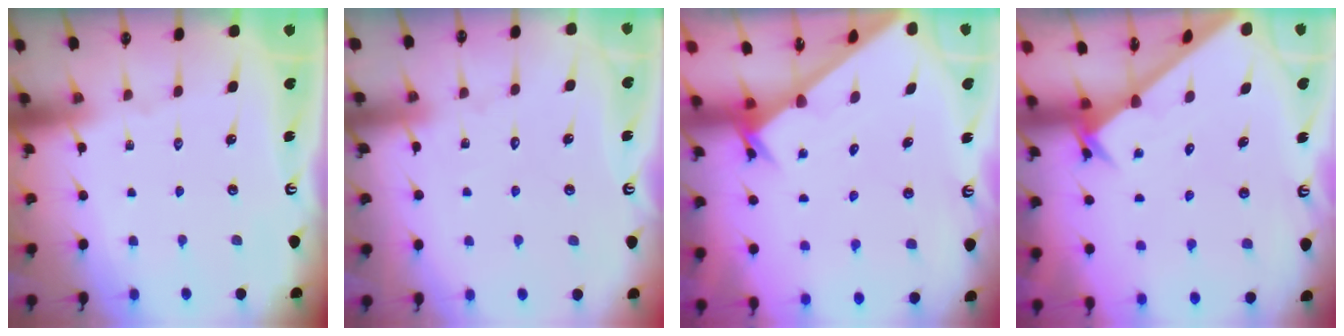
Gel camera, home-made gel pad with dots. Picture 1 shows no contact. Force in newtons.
{"total": 4.6, "press": 4.5, "slide": 0.5}
{"total": 2.0, "press": 2.0, "slide": 0.1}
{"total": 2.4, "press": 2.4, "slide": 0.2}